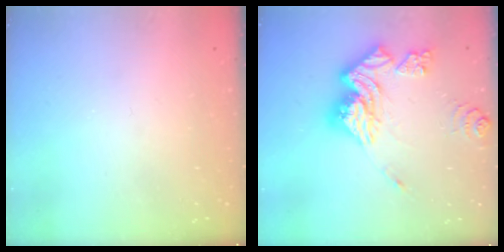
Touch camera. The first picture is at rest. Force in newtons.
{"total": 18.6, "press": 18.5, "slide": 1.8}